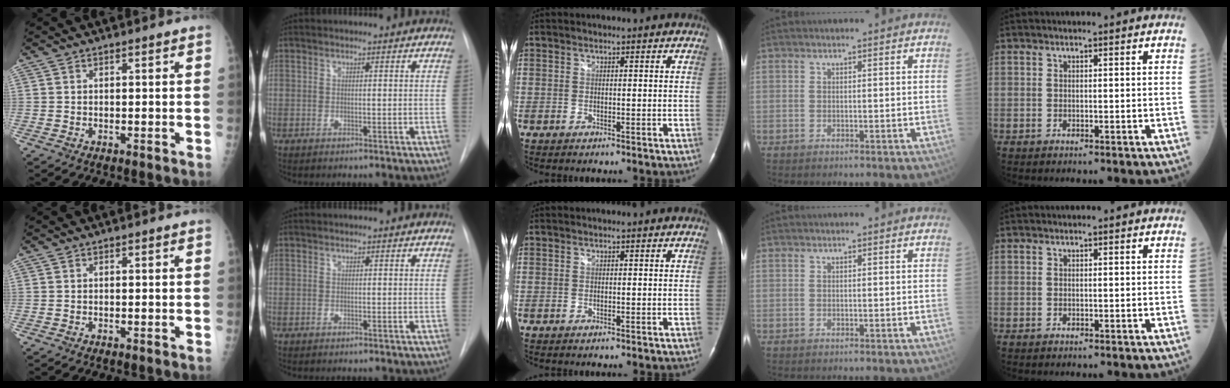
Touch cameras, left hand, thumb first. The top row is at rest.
{}